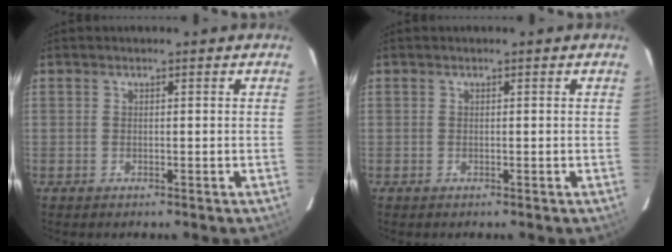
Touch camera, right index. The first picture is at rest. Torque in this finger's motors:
{"motor_torque": [0.00, 0.00, 0.00, 0.01]}